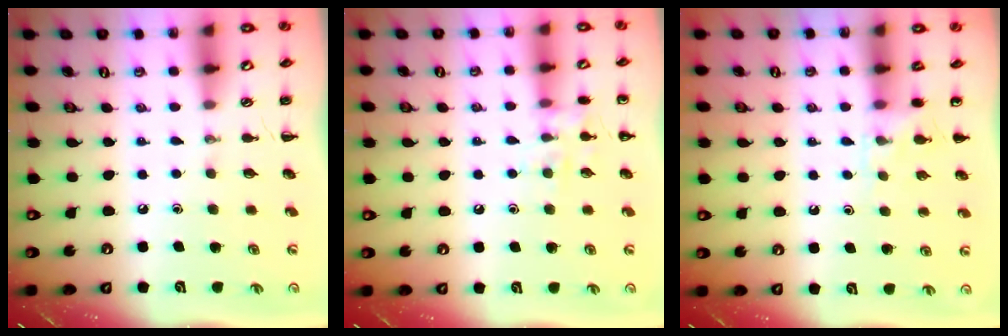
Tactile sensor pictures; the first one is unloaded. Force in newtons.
{"total": 8.7, "press": 8.6, "slide": 1.2}
{"total": 5.3, "press": 4.9, "slide": 2.1}